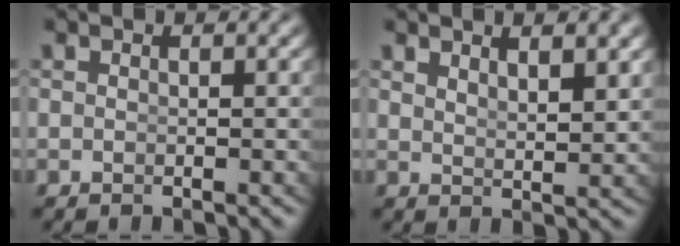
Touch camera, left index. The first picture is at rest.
{"total": 2.2, "force": [1.9, -0.3, 1.1], "torque": [-0.019, -0.015, 0.045]}